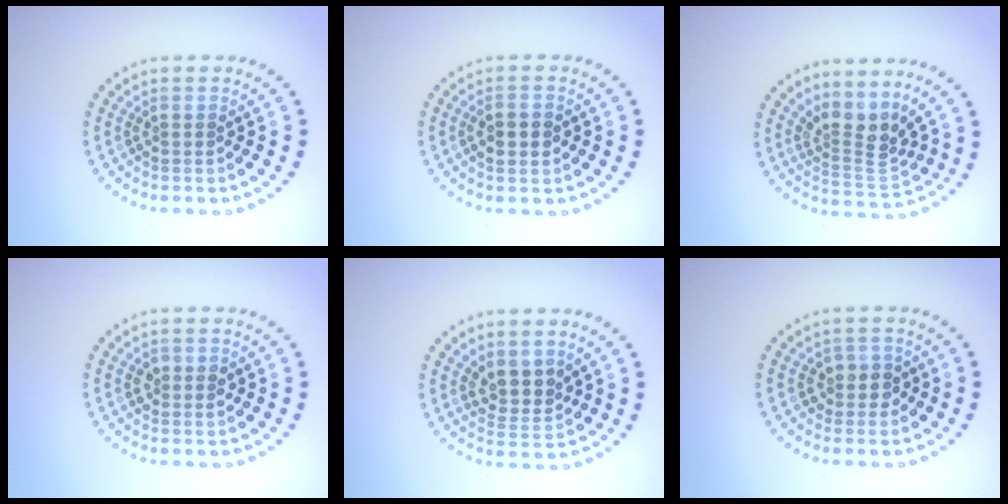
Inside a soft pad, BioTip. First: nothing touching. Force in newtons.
{"total": 2.4, "press": 2.4, "slide": 0.0}
{"total": 3.3, "press": 2.3, "slide": 2.4}
{"total": 1.5, "press": 1.5, "slide": 0.2}
{"total": 2.6, "press": 2.1, "slide": 1.4}
{"total": 1.8, "press": 1.7, "slide": 0.8}